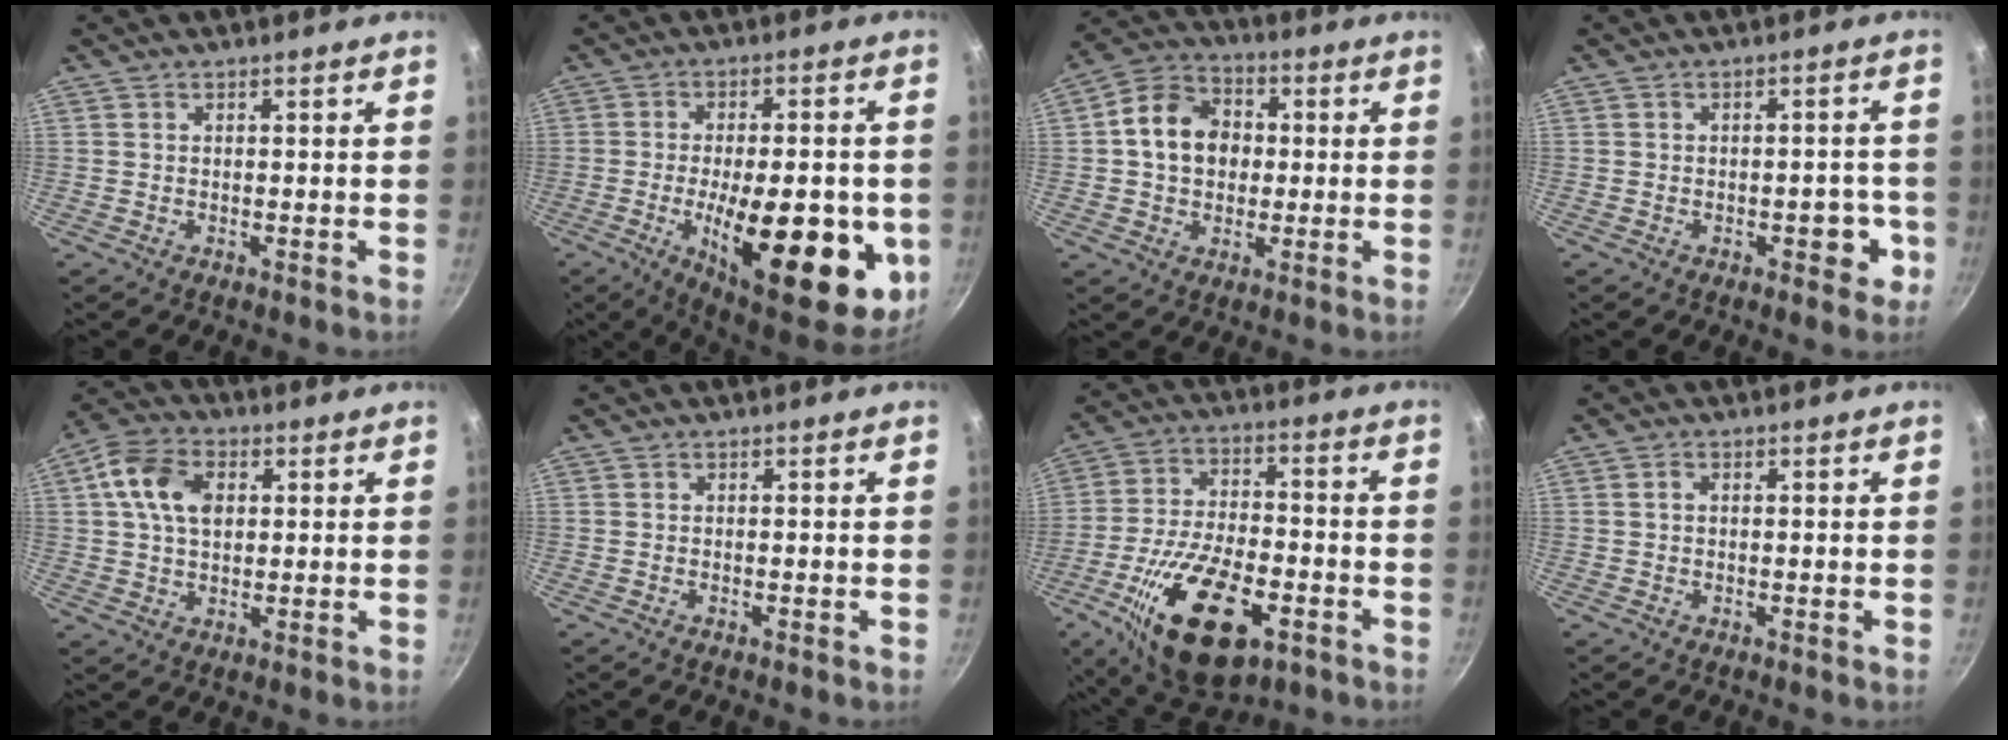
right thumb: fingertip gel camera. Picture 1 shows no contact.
{"total": 24.3, "force": [-5.8, 9.7, 21.5], "torque": [-0.269, 0.000, -0.071]}
{"total": 11.4, "force": [0.7, 9.0, 6.9], "torque": [-0.094, 0.021, -0.004]}
{"total": 5.0, "force": [-1.9, 2.9, 3.7], "torque": [-0.014, 0.017, -0.024]}
{"total": 10.5, "force": [2.5, 7.1, 7.3], "torque": [-0.122, 0.010, 0.034]}
{"total": 0.0}
{"total": 21.7, "force": [-8.8, 10.6, 16.7], "torque": [-0.294, 0.020, -0.147]}
{"total": 1.0, "force": [0.1, 0.7, 0.6], "torque": [-0.011, 0.005, 0.001]}